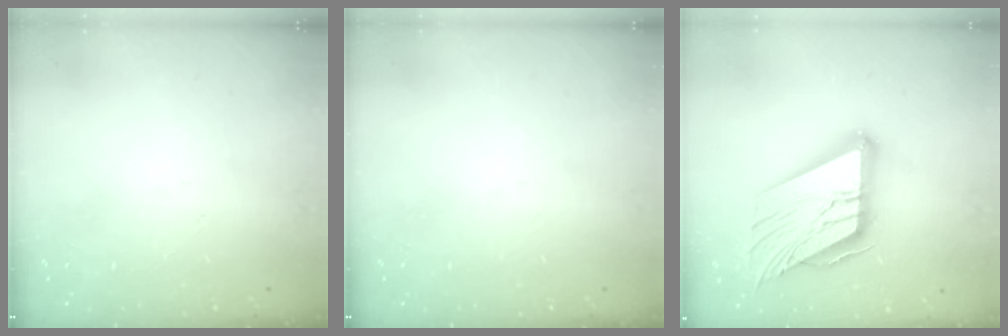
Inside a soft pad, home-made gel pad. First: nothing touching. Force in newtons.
{"total": 0.0}
{"total": 23.2, "press": 23.0, "slide": 2.7}